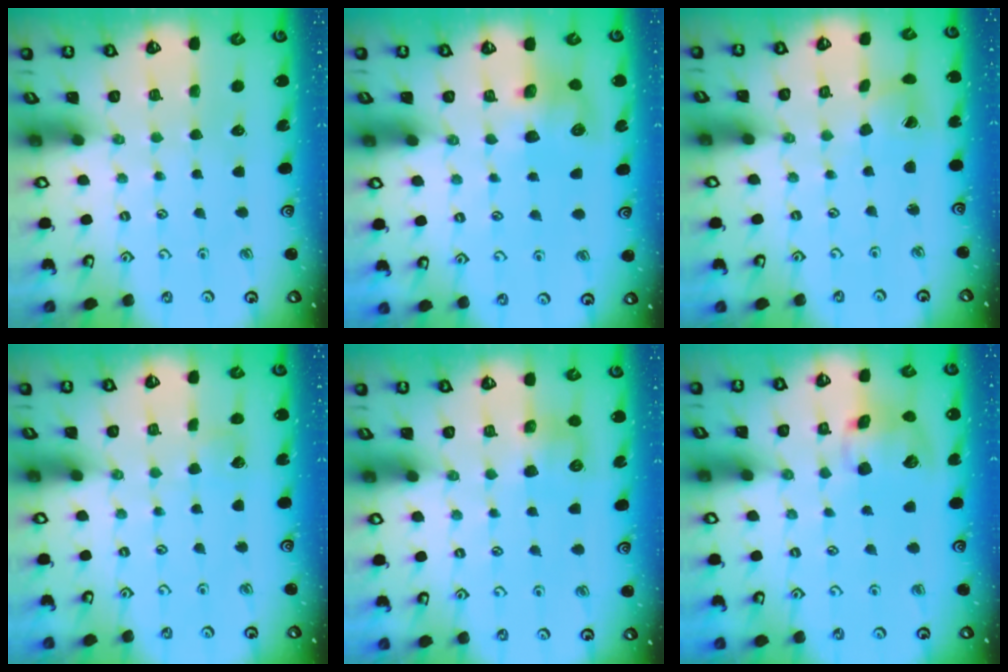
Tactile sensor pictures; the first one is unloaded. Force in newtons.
{"total": 7.4, "press": 7.4, "slide": 0.3}
{"total": 5.9, "press": 5.9, "slide": 0.3}
{"total": 3.2, "press": 3.2, "slide": 0.2}
{"total": 7.6, "press": 7.5, "slide": 0.3}
{"total": 11.4, "press": 11.2, "slide": 2.1}